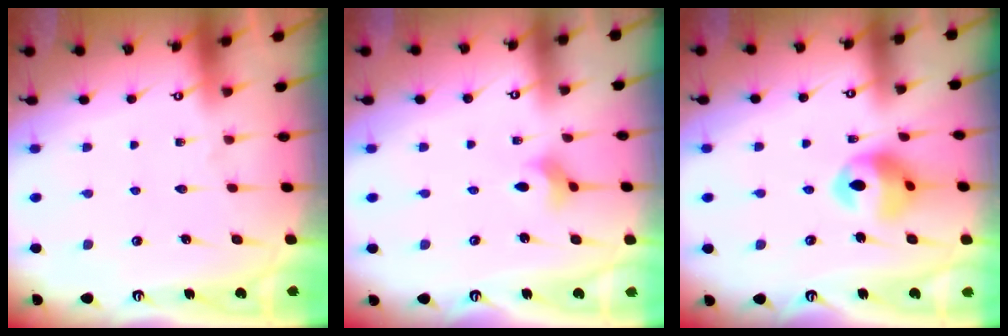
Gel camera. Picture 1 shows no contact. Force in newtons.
{"total": 2.5, "press": 2.4, "slide": 0.5}
{"total": 12.5, "press": 12.4, "slide": 1.5}